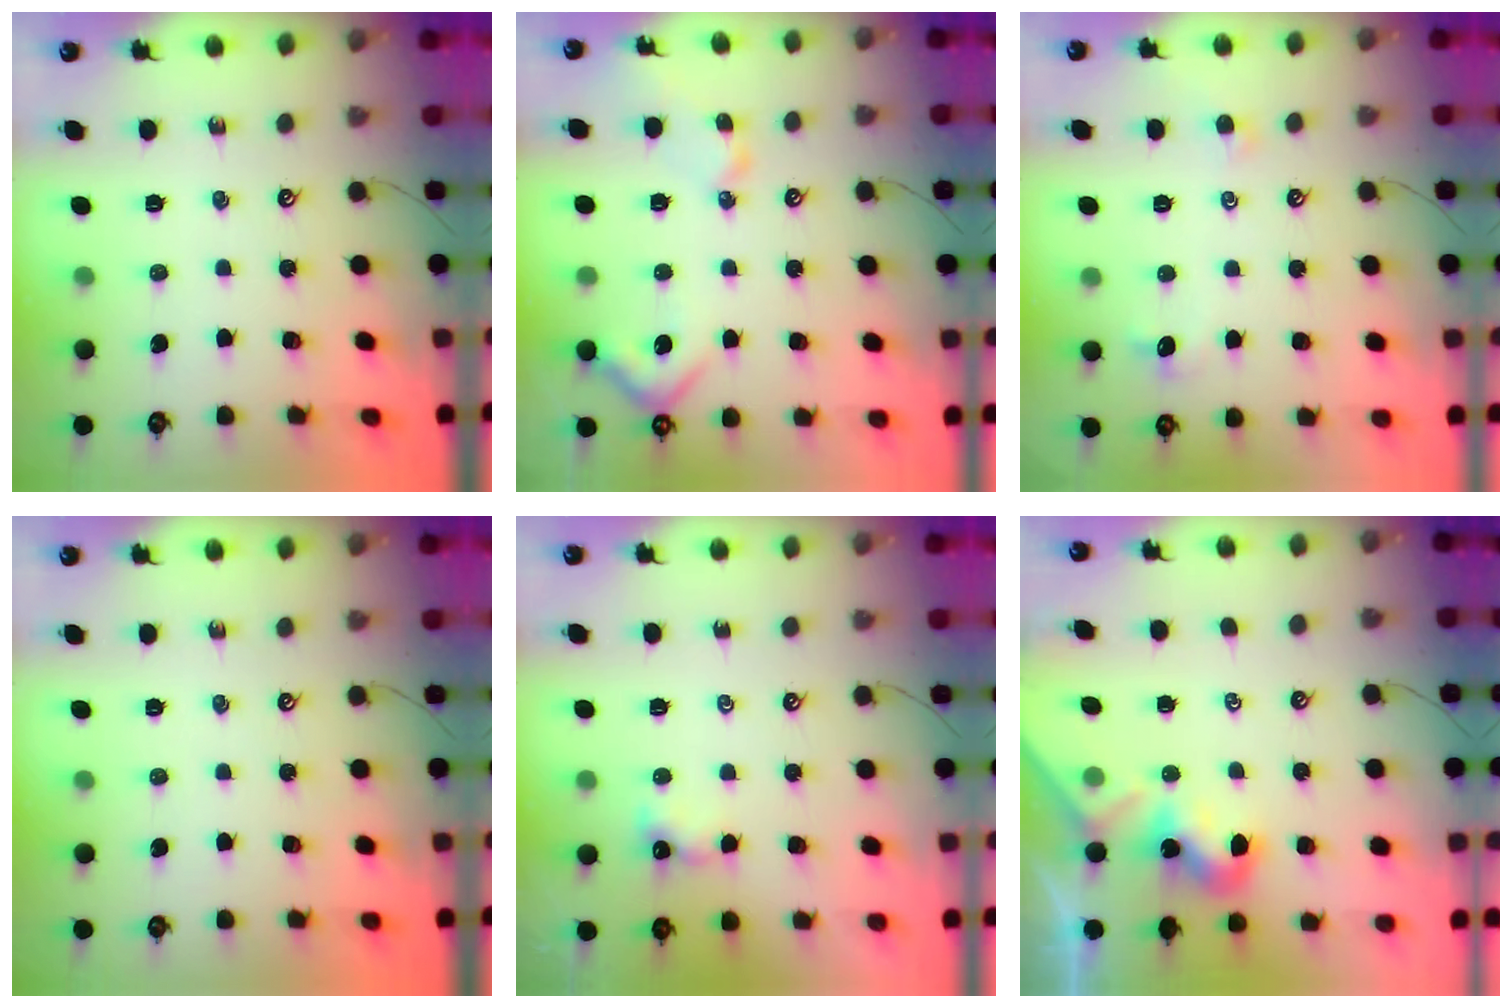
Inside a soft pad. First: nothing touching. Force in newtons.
{"total": 6.8, "press": 6.8, "slide": 1.1}
{"total": 0.8, "press": 0.7, "slide": 0.4}
{"total": 0.0}
{"total": 0.9, "press": 0.8, "slide": 0.3}
{"total": 1.8, "press": 1.8, "slide": 0.5}